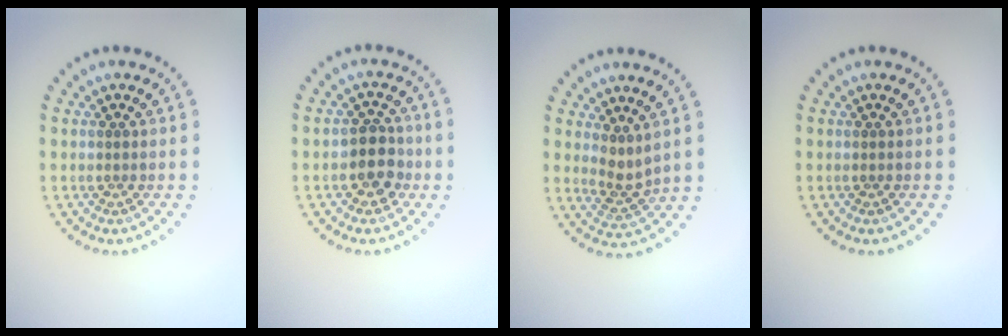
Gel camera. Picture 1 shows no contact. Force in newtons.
{"total": 3.0, "press": 2.8, "slide": 1.1}
{"total": 2.2, "press": 1.6, "slide": 1.5}
{"total": 0.0}